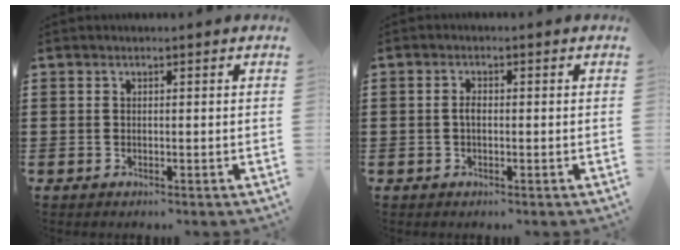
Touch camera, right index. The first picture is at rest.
{"total": 1.7, "force": [-0.2, 0.7, 1.5], "torque": [-0.036, -0.002, -0.007]}